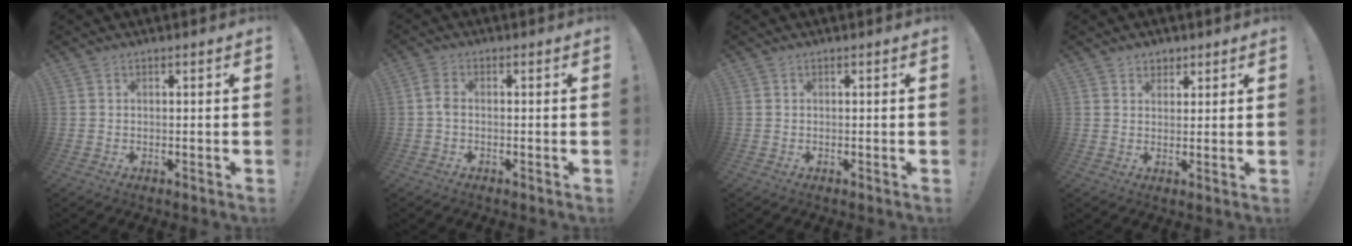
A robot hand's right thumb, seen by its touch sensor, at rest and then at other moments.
{"total": 3.3, "force": [-0.2, 1.8, 2.7], "torque": [-0.054, 0.007, -0.003]}
{"total": 0.0}
{"total": 3.0, "force": [2.1, 2.1, 0.4], "torque": [0.002, -0.011, 0.037]}